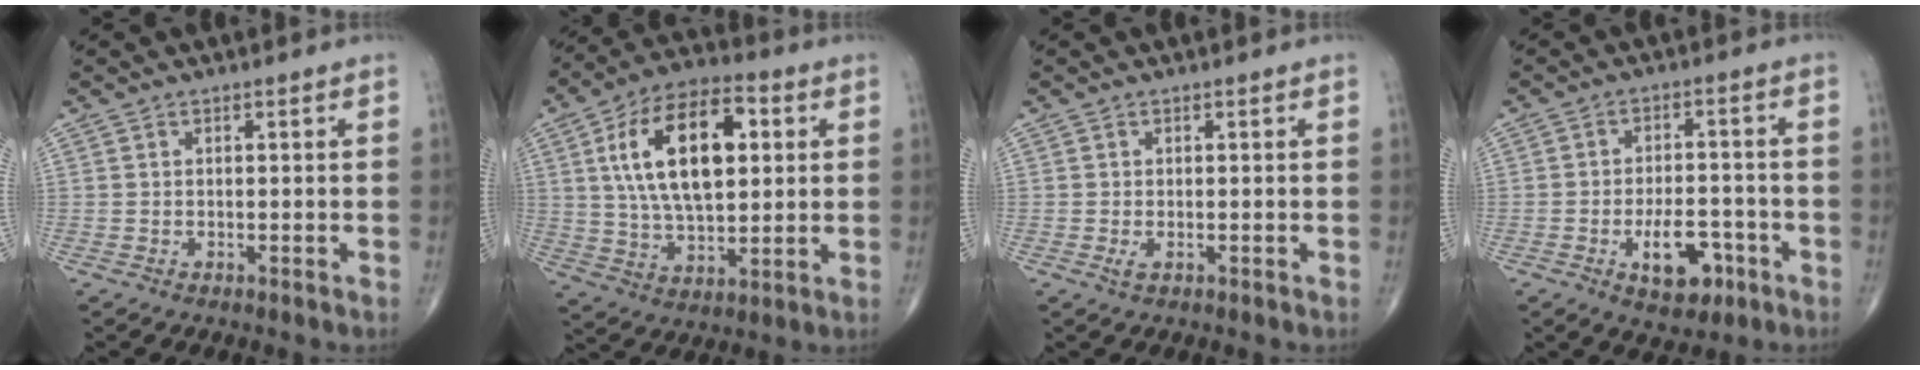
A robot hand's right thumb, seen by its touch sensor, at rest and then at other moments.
{"total": 20.0, "force": [4.6, 10.3, 16.6], "torque": [-0.273, 0.005, 0.076]}
{"total": 1.0, "force": [-0.3, 0.4, 0.9], "torque": [-0.017, -0.002, -0.005]}
{"total": 8.8, "force": [-3.7, 4.7, 6.5], "torque": [-0.077, 0.022, -0.051]}